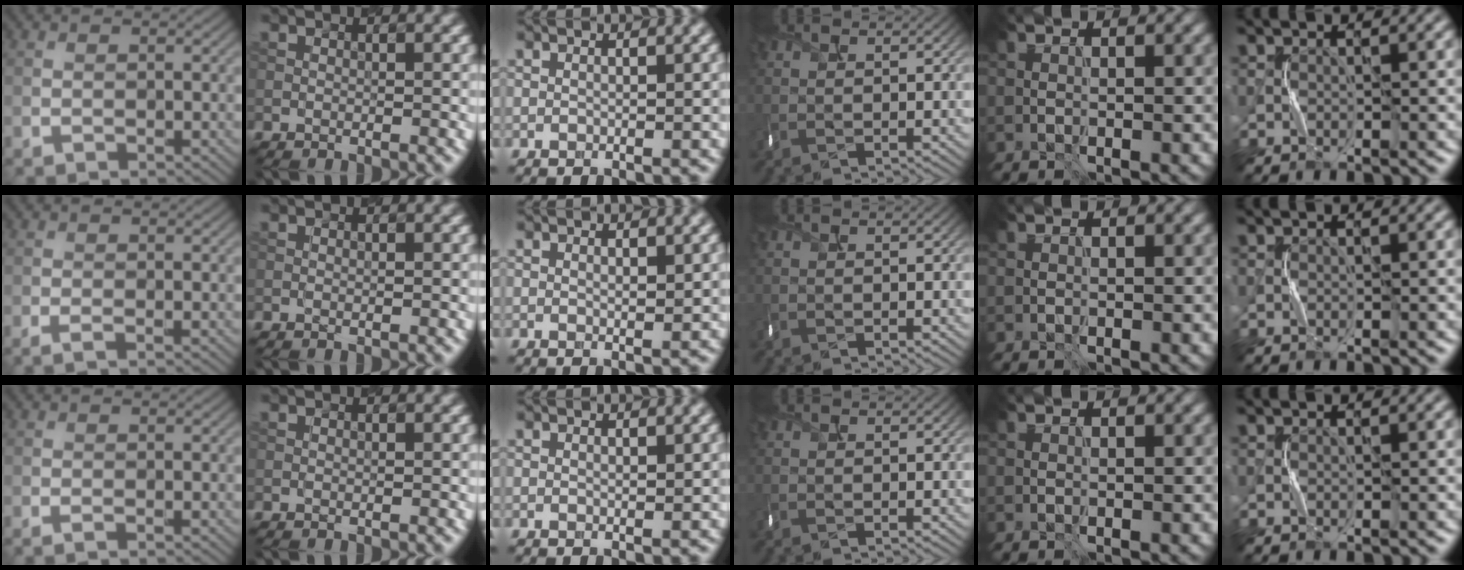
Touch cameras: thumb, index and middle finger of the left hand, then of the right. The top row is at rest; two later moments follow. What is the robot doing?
{"motion": "shake", "object": "box of matches"}